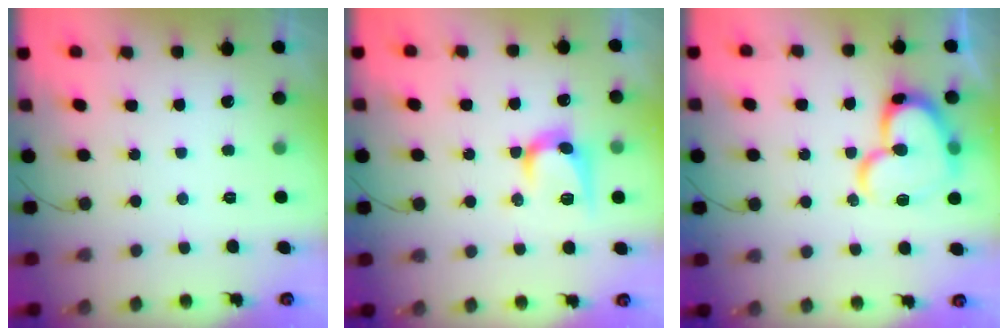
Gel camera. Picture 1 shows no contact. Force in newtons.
{"total": 10.4, "press": 10.4, "slide": 0.4}
{"total": 18.2, "press": 18.1, "slide": 2.1}